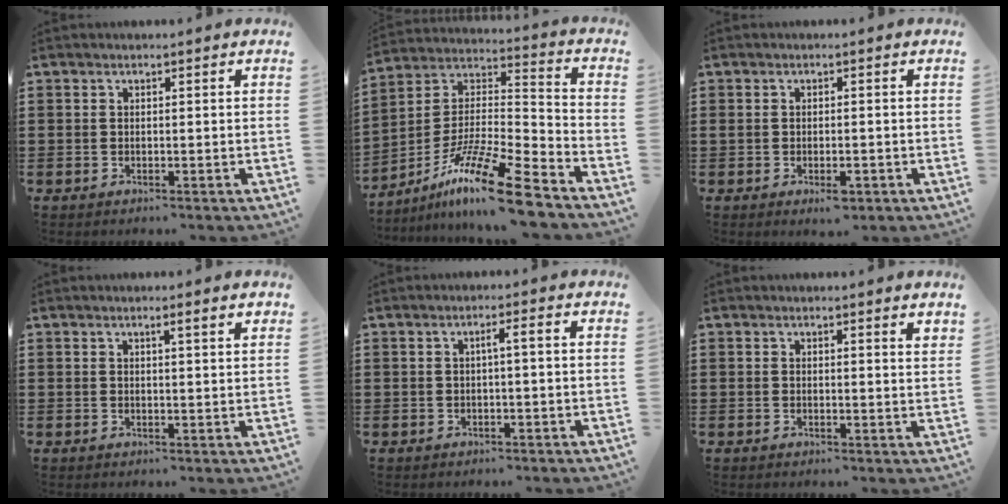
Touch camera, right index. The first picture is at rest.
{"total": 15.7, "force": [-11.9, 1.3, 10.2], "torque": [-0.173, 0.033, -0.217]}
{"total": 2.2, "force": [-0.9, 1.0, 1.7], "torque": [-0.032, 0.001, -0.016]}
{"total": 1.9, "force": [1.1, 0.1, 1.6], "torque": [-0.025, -0.003, 0.016]}
{"total": 1.9, "force": [-0.2, 0.0, 1.9], "torque": [-0.033, 0.000, -0.006]}
{"total": 1.0, "force": [1.0, 0.0, 0.2], "torque": [-0.007, 0.000, 0.020]}